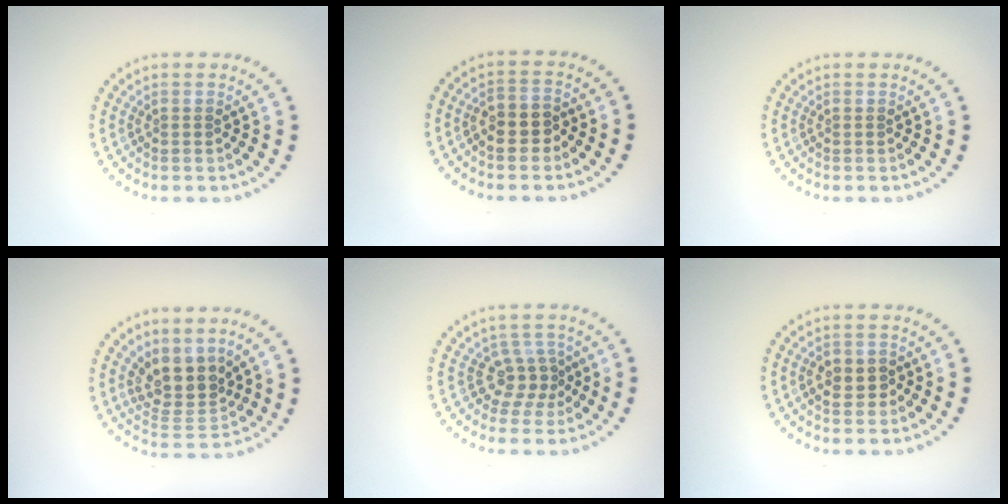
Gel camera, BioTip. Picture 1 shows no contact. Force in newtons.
{"total": 2.6, "press": 2.5, "slide": 0.7}
{"total": 0.0}
{"total": 3.9, "press": 3.1, "slide": 2.4}
{"total": 2.5, "press": 1.8, "slide": 1.8}
{"total": 2.1, "press": 2.1, "slide": 0.4}